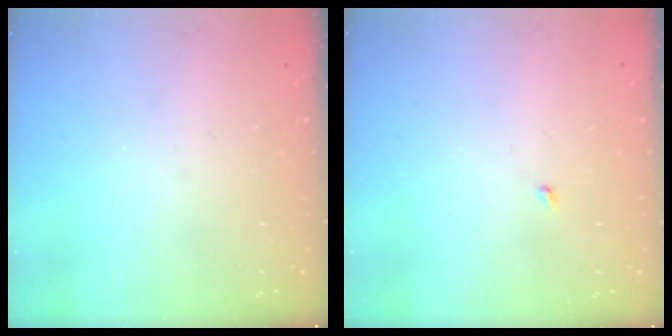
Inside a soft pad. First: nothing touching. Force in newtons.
{"total": 1.9, "press": 1.9, "slide": 0.3}